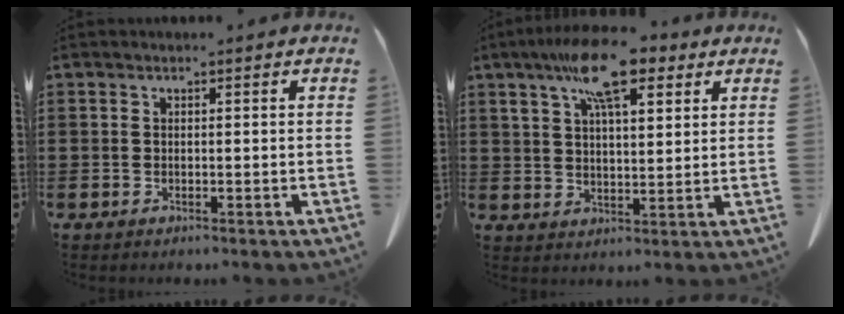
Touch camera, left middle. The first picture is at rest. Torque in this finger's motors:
{"motor_torque": [2.14, 0.00, 0.74, 0.21]}